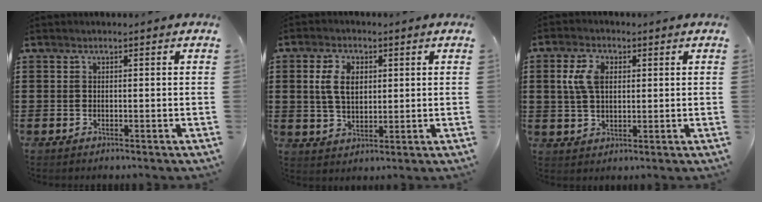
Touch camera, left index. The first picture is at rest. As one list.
[{"total": 5.6, "force": [1.4, 3.4, 4.2], "torque": [-0.093, 0.006, 0.019]}, {"total": 5.5, "force": [1.6, 3.4, 4.0], "torque": [-0.098, 0.011, 0.024]}]